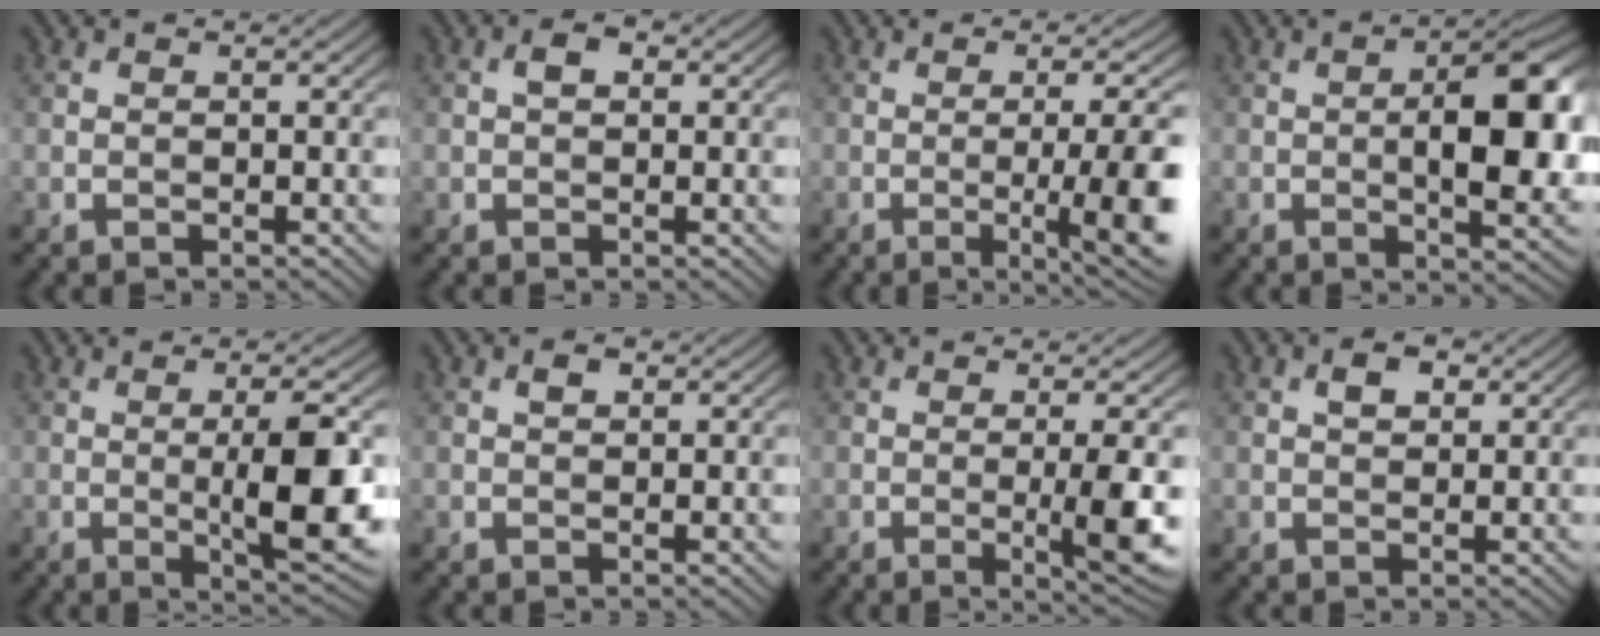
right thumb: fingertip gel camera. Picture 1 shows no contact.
{"total": 1.9, "force": [0.4, 1.2, 1.5], "torque": [-0.024, 0.004, 0.003]}
{"total": 10.7, "force": [-2.3, 2.1, 10.2], "torque": [-0.131, 0.004, -0.034]}
{"total": 10.3, "force": [-0.4, 3.9, 9.5], "torque": [-0.138, 0.003, -0.009]}
{"total": 9.0, "force": [-0.5, 1.9, 8.8], "torque": [-0.137, -0.001, -0.005]}
{"total": 1.2, "force": [0.5, 0.7, 0.9], "torque": [-0.014, 0.001, 0.009]}
{"total": 5.7, "force": [-0.6, 0.6, 5.6], "torque": [-0.096, -0.001, -0.006]}
{"total": 2.3, "force": [0.9, 1.4, 1.6], "torque": [-0.027, 0.004, 0.013]}